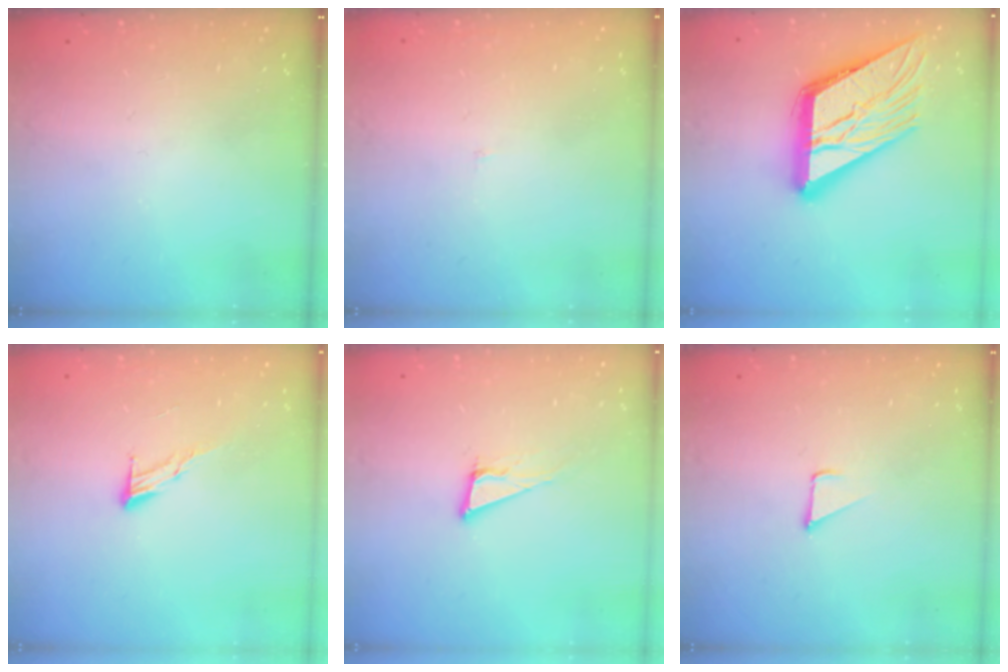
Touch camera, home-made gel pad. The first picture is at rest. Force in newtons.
{"total": 2.0, "press": 2.0, "slide": 0.1}
{"total": 21.6, "press": 21.4, "slide": 2.5}
{"total": 7.2, "press": 7.2, "slide": 0.6}
{"total": 8.3, "press": 7.6, "slide": 3.4}
{"total": 2.3, "press": 2.3, "slide": 0.2}